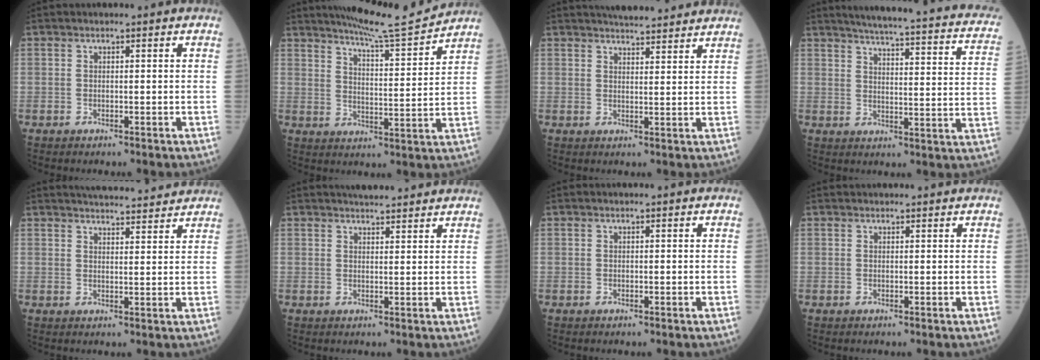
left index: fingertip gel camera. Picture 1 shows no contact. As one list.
[{"total": 11.1, "force": [10.6, -1.2, 3.0], "torque": [-0.051, -0.015, 0.158]}, {"total": 9.8, "force": [9.2, 1.1, 3.4], "torque": [-0.047, 0.017, 0.116]}, {"total": 25.0, "force": [21.5, 2.2, 12.6], "torque": [-0.170, -0.038, 0.244]}, {"total": 11.9, "force": [11.3, 1.1, 3.5], "torque": [-0.046, 0.016, 0.145]}, {"total": 5.8, "force": [5.3, 0.8, 2.2], "torque": [-0.029, 0.023, 0.067]}, {"total": 0.0}, {"total": 3.3, "force": [3.2, 0.2, 0.7], "torque": [-0.008, 0.026, 0.041]}]